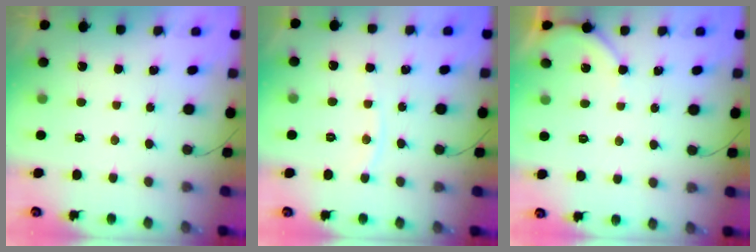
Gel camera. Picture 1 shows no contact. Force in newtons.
{"total": 4.5, "press": 4.5, "slide": 0.5}
{"total": 4.0, "press": 3.9, "slide": 0.7}